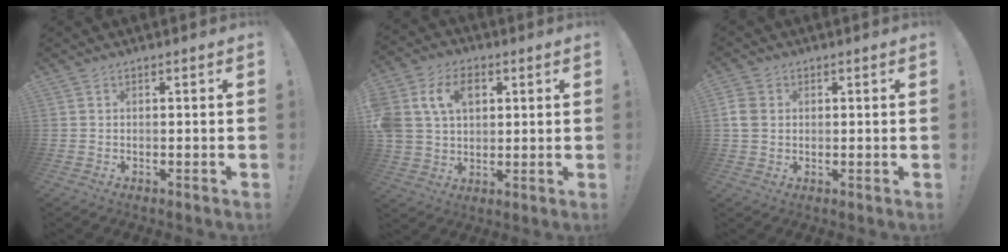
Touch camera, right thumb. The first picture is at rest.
{"total": 13.9, "force": [4.6, 10.5, 7.8], "torque": [-0.157, -0.005, 0.091]}
{"total": 5.1, "force": [0.7, 4.2, 2.8], "torque": [-0.052, 0.001, 0.013]}